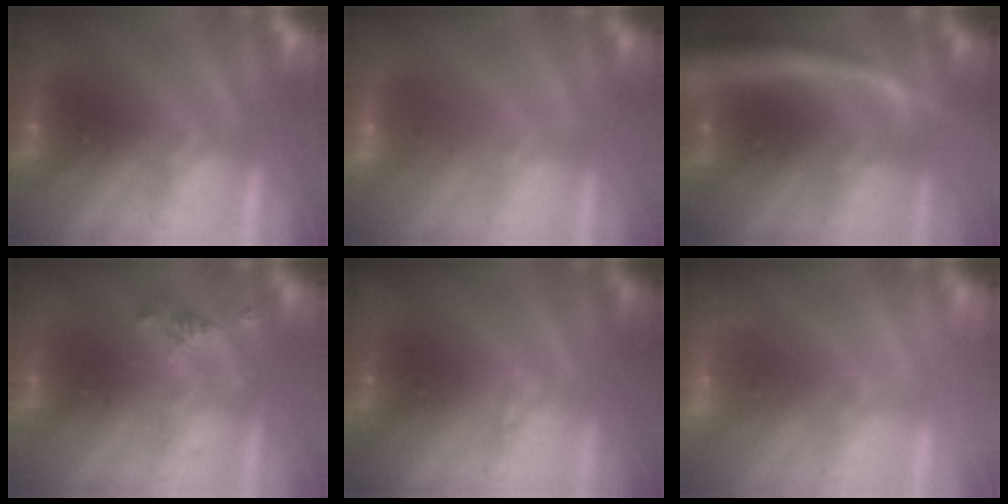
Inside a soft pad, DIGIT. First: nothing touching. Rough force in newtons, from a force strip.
{"total": 2.9}
{"total": 7.0}
{"total": 2.4}
{"total": 1.2}
{"total": 2.4}